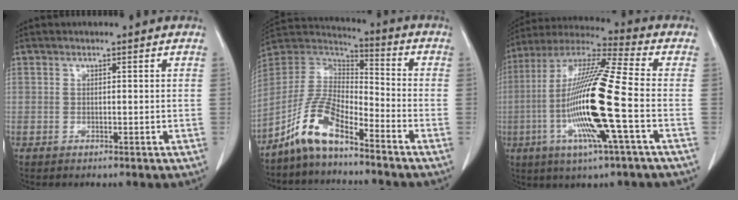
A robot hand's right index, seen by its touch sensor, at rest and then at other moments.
{"total": 10.3, "force": [-7.2, 3.0, 6.7], "torque": [-0.155, 0.020, -0.144]}
{"total": 18.2, "force": [-4.1, 0.2, 17.8], "torque": [-0.361, -0.010, -0.087]}